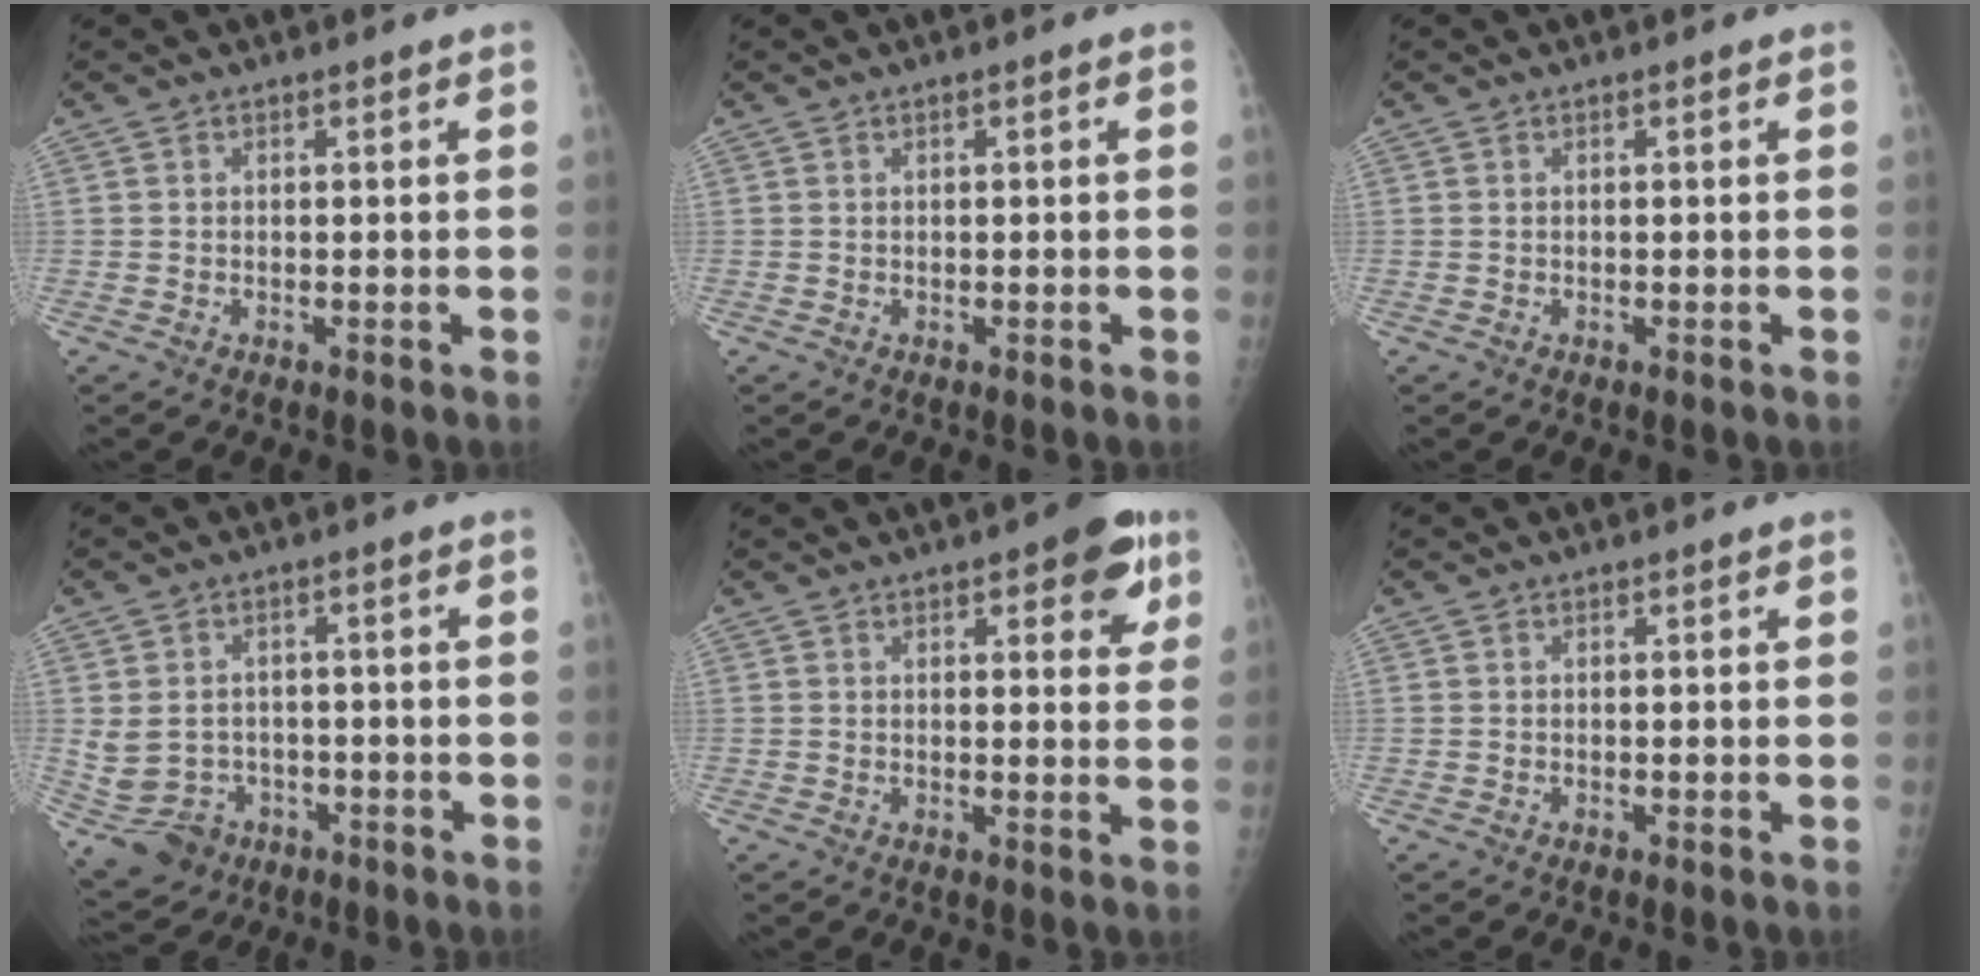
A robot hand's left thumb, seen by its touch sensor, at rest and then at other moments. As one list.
[{"total": 0.5, "force": [0.1, 0.1, 0.5], "torque": [-0.011, 0.000, 0.002]}, {"total": 0.0}, {"total": 8.8, "force": [-2.4, 7.8, 3.3], "torque": [-0.069, 0.021, -0.019]}, {"total": 8.0, "force": [3.9, 3.1, 6.2], "torque": [-0.047, -0.011, 0.041]}, {"total": 0.0}]